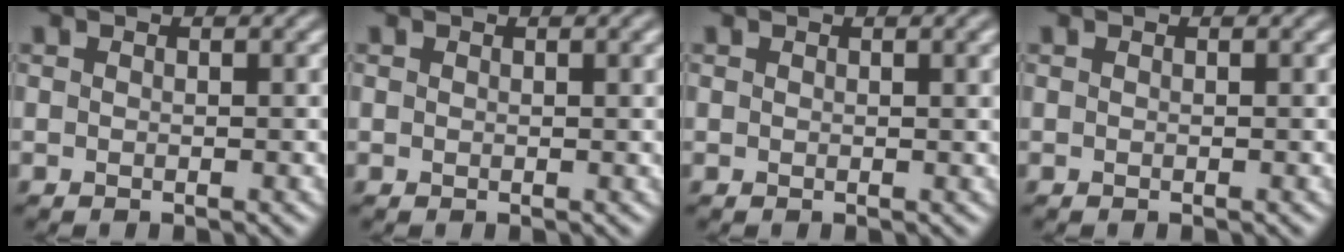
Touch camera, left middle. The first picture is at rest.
{"total": 1.4, "force": [0.9, 0.5, 1.0], "torque": [-0.013, 0.002, 0.015]}
{"total": 1.7, "force": [1.0, 0.5, 1.2], "torque": [-0.015, 0.002, 0.017]}
{"total": 0.0}